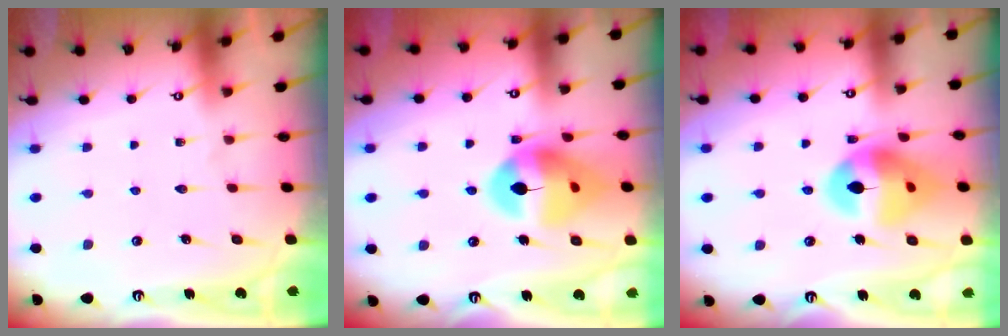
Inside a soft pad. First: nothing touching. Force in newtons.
{"total": 14.9, "press": 14.7, "slide": 2.0}
{"total": 15.4, "press": 15.2, "slide": 2.2}